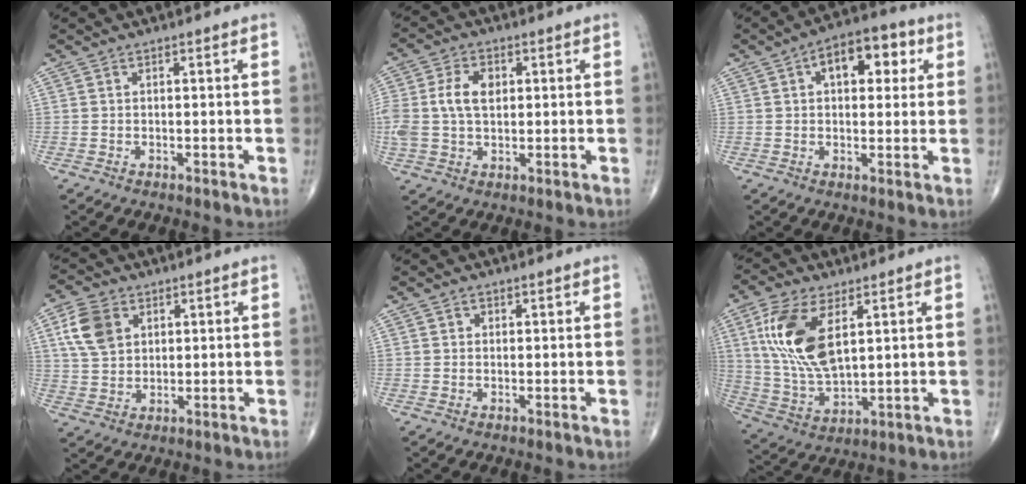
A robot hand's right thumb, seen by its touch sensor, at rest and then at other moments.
{"total": 8.8, "force": [1.3, 5.8, 6.6], "torque": [-0.142, 0.011, 0.029]}
{"total": 10.5, "force": [3.3, 5.9, 8.1], "torque": [-0.080, 0.016, 0.041]}
{"total": 8.6, "force": [3.1, 6.2, 5.1], "torque": [-0.089, -0.006, 0.062]}
{"total": 0.9, "force": [0.4, 0.8, 0.2], "torque": [0.003, -0.001, 0.004]}
{"total": 15.6, "force": [5.1, 7.6, 12.6], "torque": [-0.255, -0.017, 0.107]}